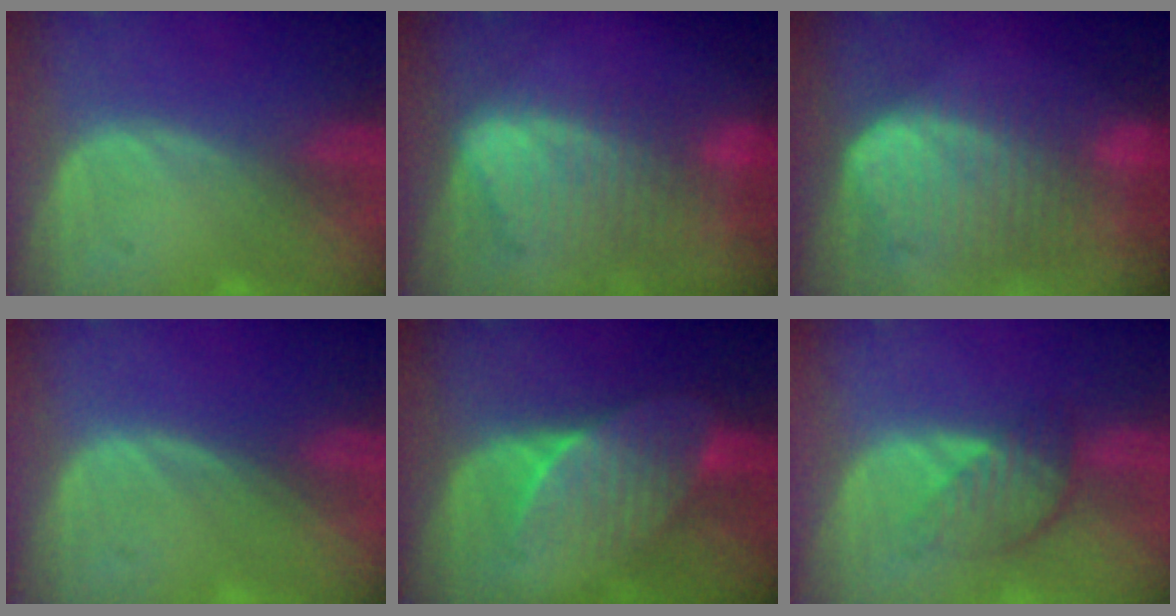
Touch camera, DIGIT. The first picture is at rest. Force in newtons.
{"total": 9.2, "press": 8.1, "slide": 4.4}
{"total": 10.3, "press": 8.8, "slide": 5.2}
{"total": 0.0}
{"total": 7.4, "press": 6.9, "slide": 2.5}
{"total": 4.6, "press": 4.2, "slide": 2.0}